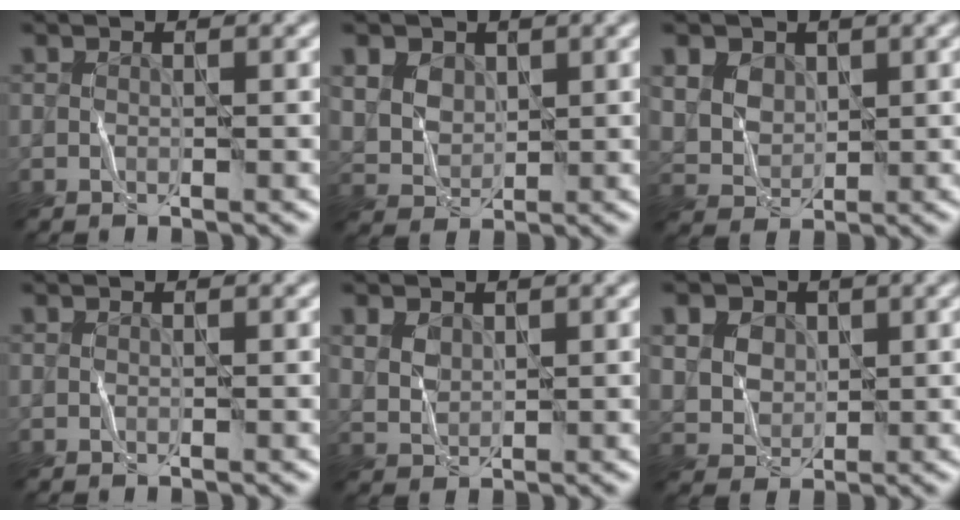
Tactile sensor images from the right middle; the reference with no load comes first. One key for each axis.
{"total": 2.1, "fx": 1.4, "fy": 1.6, "fz": 0.3, "tx": -0.032, "ty": 0.003, "tz": 0.034}
{"total": 2.6, "fx": 1.6, "fy": 1.9, "fz": 0.6, "tx": -0.040, "ty": 0.008, "tz": 0.038}
{"total": 0.0}
{"total": 0.9, "fx": 0.7, "fy": 0.6, "fz": 0.0, "tx": -0.025, "ty": 0.001, "tz": 0.032}
{"total": 4.4, "fx": 2.5, "fy": 3.4, "fz": 1.4, "tx": -0.064, "ty": 0.018, "tz": 0.047}